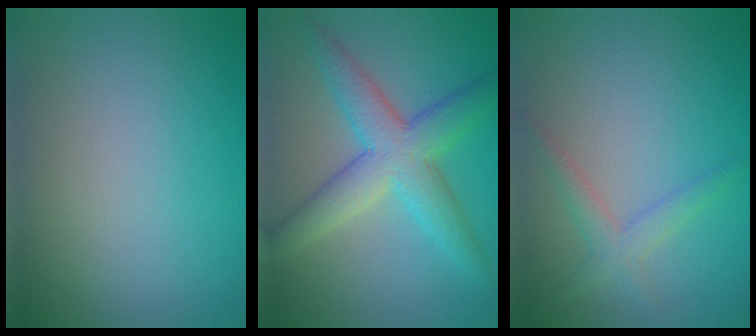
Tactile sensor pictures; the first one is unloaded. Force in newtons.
{"total": 6.0, "press": 6.0, "slide": 0.2}
{"total": 2.0, "press": 2.0, "slide": 0.2}